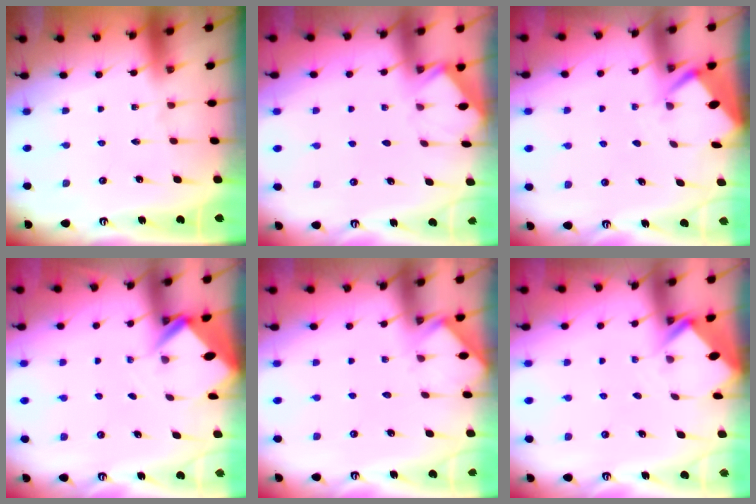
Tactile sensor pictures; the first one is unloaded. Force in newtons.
{"total": 1.6, "press": 1.6, "slide": 0.1}
{"total": 2.7, "press": 2.6, "slide": 0.4}
{"total": 2.6, "press": 2.6, "slide": 0.2}
{"total": 3.8, "press": 3.7, "slide": 0.5}
{"total": 2.7, "press": 2.7, "slide": 0.2}